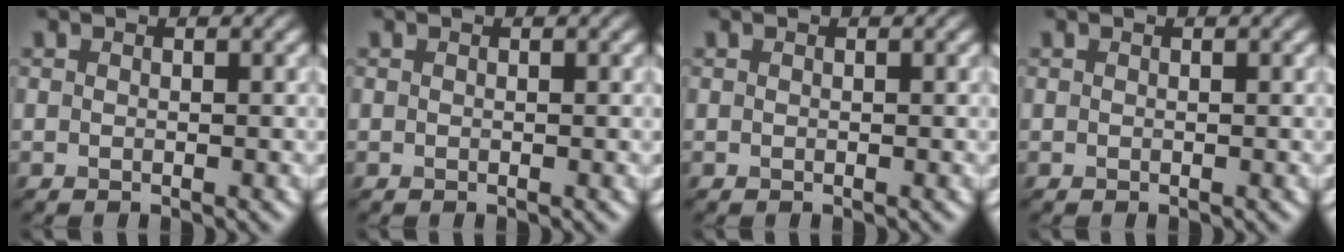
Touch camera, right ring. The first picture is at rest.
{"total": 0.0}
{"total": 0.0}
{"total": 0.0}